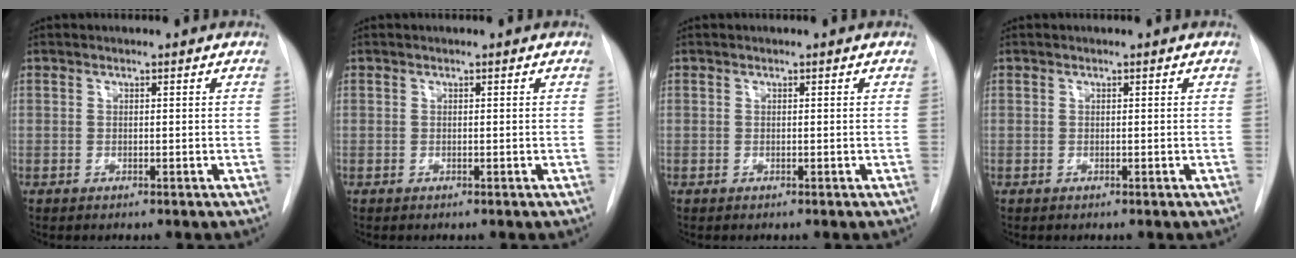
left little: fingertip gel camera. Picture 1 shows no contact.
{"total": 0.0}
{"total": 0.0}
{"total": 0.0}